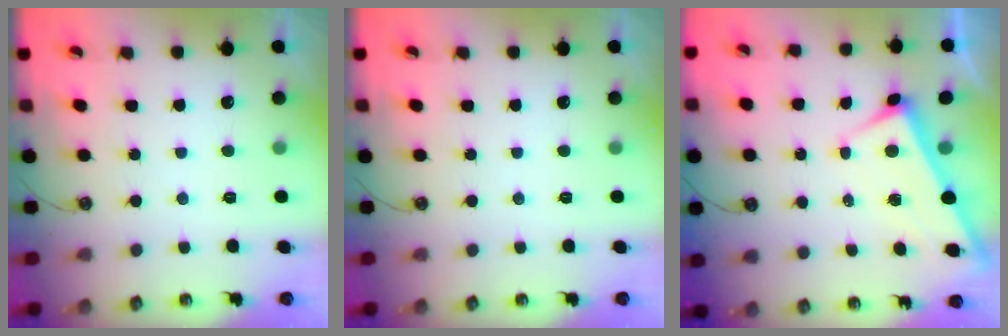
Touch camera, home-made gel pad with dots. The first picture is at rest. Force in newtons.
{"total": 0.0}
{"total": 2.7, "press": 2.7, "slide": 0.2}